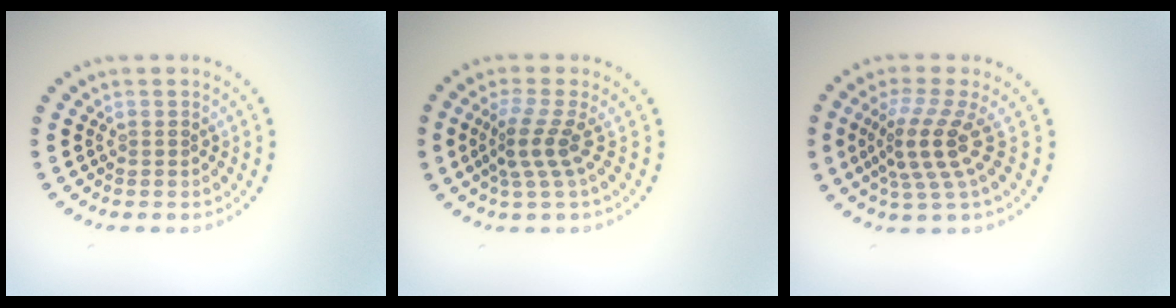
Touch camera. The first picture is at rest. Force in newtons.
{"total": 2.9, "press": 1.9, "slide": 2.1}
{"total": 4.0, "press": 2.7, "slide": 2.9}